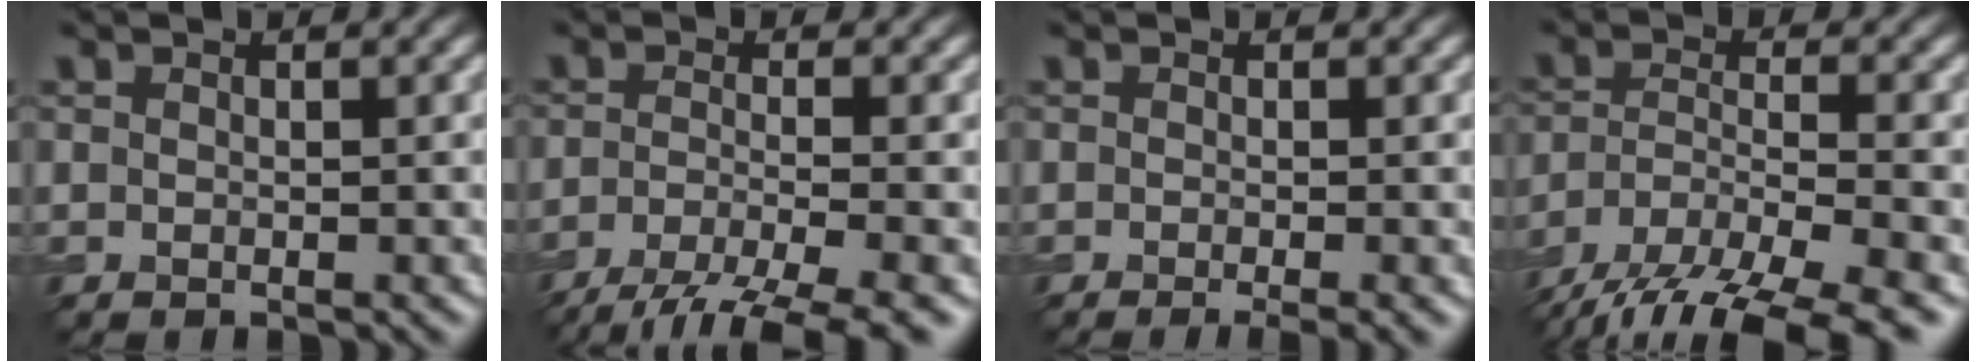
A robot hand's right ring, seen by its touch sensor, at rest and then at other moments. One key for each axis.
{"total": 7.0, "fx": -4.8, "fy": 1.4, "fz": 5.0, "tx": -0.078, "ty": -0.009, "tz": -0.090}
{"total": 2.4, "fx": -0.9, "fy": 0.6, "fz": 2.1, "tx": -0.025, "ty": -0.009, "tz": -0.014}
{"total": 12.6, "fx": -10.0, "fy": 4.1, "fz": 6.4, "tx": -0.125, "ty": -0.034, "tz": -0.150}